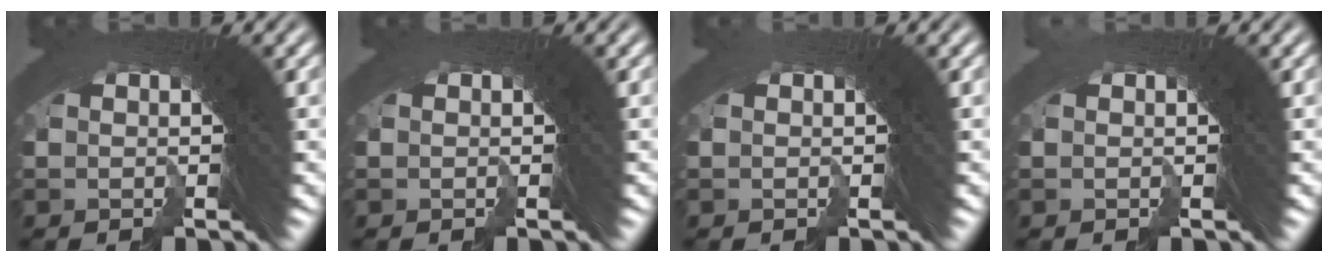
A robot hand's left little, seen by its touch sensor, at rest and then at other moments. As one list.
[{"total": 0.0}, {"total": 0.9, "force": [-0.2, -0.6, -0.7], "torque": [0.011, -0.002, -0.001]}, {"total": 2.0, "force": [-0.3, -1.2, -1.5], "torque": [0.021, -0.005, -0.001]}]